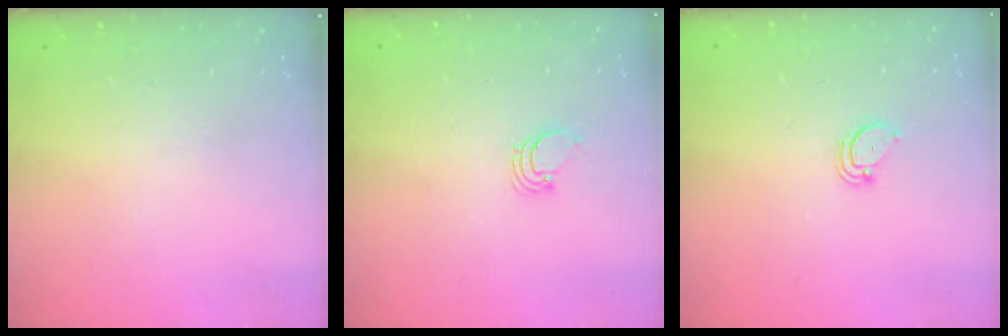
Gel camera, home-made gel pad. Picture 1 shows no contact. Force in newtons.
{"total": 1.7, "press": 1.7, "slide": 0.1}
{"total": 2.6, "press": 2.6, "slide": 0.2}